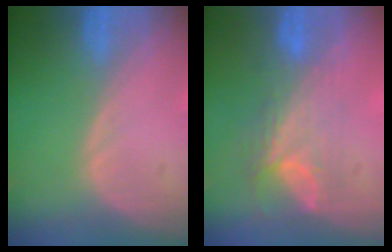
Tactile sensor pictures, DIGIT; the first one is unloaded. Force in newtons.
{"total": 7.9, "press": 6.6, "slide": 4.4}